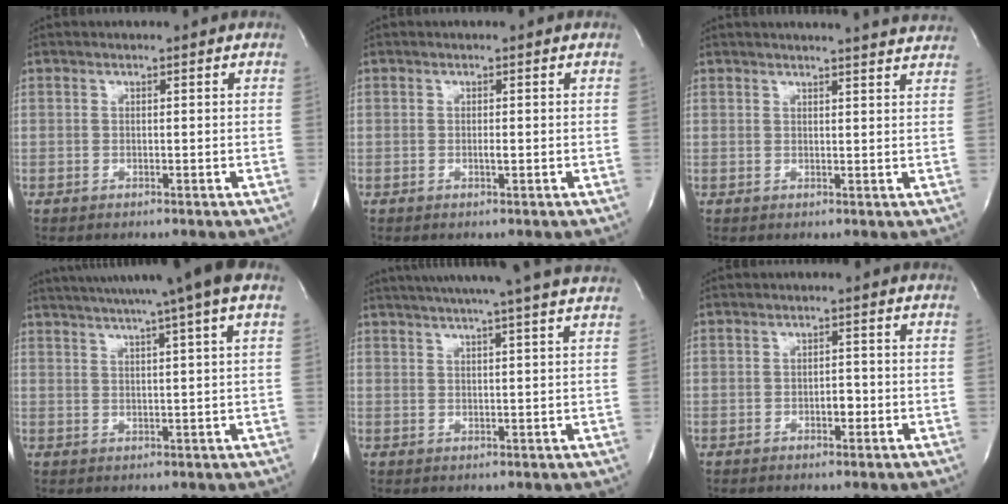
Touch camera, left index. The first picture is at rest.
{"total": 0.6, "force": [-0.2, 0.1, 0.6], "torque": [-0.011, 0.000, -0.004]}
{"total": 10.9, "force": [10.4, -0.3, 3.3], "torque": [-0.045, -0.019, 0.108]}
{"total": 14.5, "force": [10.9, -1.2, 9.4], "torque": [-0.161, 0.014, 0.141]}
{"total": 16.7, "force": [14.4, -1.0, 8.3], "torque": [-0.141, 0.005, 0.187]}
{"total": 1.8, "force": [-0.7, 0.9, 1.4], "torque": [-0.017, 0.004, -0.013]}